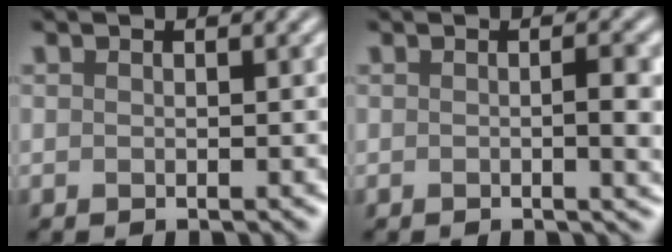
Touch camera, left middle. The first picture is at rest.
{"total": 2.7, "force": [0.0, 0.5, 2.6], "torque": [-0.037, -0.001, -0.002]}